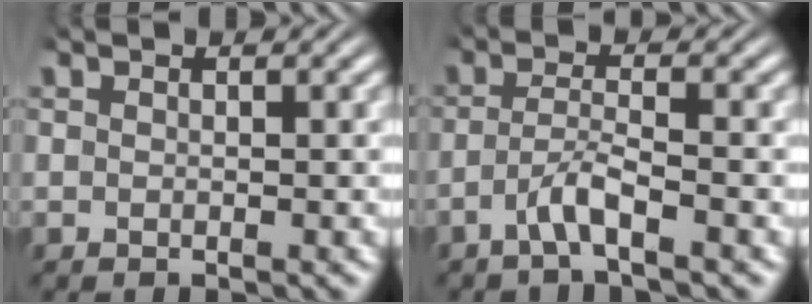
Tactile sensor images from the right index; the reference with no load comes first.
{"total": 2.8, "force": [-2.0, 0.1, 1.9], "torque": [-0.038, -0.007, -0.035]}